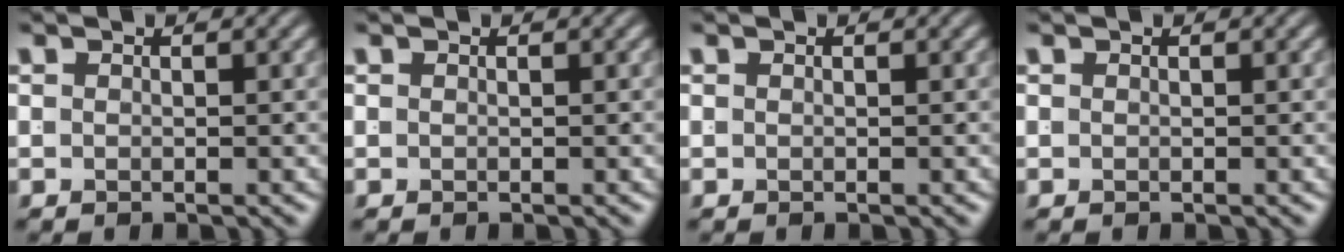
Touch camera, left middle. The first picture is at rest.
{"total": 0.0}
{"total": 0.0}
{"total": 0.0}